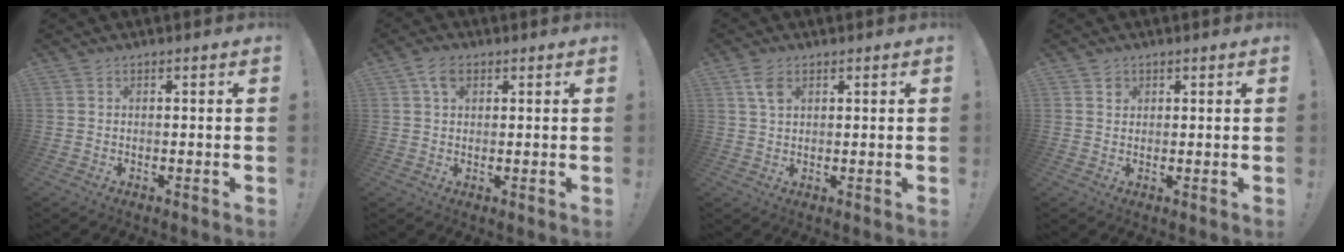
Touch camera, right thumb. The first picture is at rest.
{"total": 4.6, "force": [2.0, 2.9, 3.0], "torque": [-0.051, 0.004, 0.038]}
{"total": 4.4, "force": [2.1, 2.5, 3.0], "torque": [-0.045, -0.003, 0.037]}
{"total": 1.8, "force": [0.8, 1.5, 0.1], "torque": [0.011, -0.006, 0.013]}